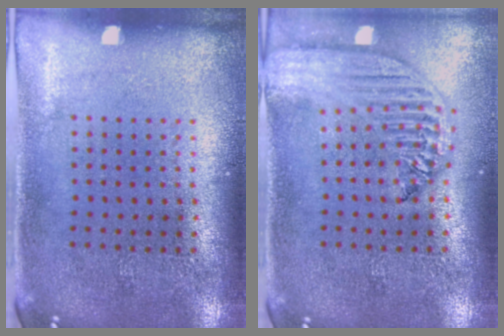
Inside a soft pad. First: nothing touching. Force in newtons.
{"total": 2.5, "press": 2.1, "slide": 1.4}